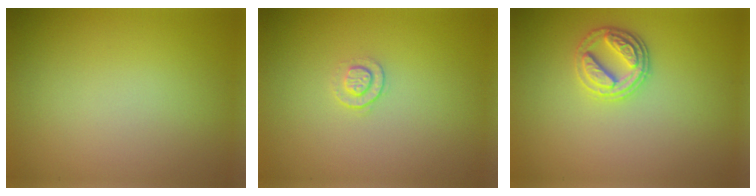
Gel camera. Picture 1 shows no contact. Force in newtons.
{"total": 1.1, "press": 0.7, "slide": 0.9}
{"total": 2.9, "press": 2.8, "slide": 0.7}